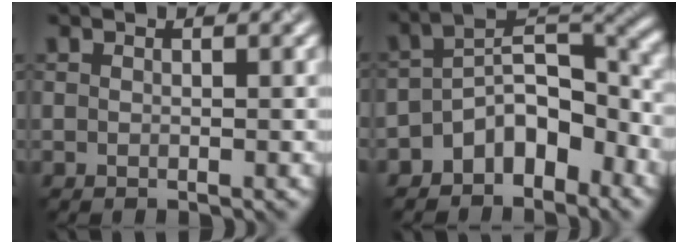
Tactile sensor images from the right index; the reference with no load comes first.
{"total": 6.4, "force": [-3.8, 3.5, 3.9], "torque": [-0.044, 0.016, -0.078]}